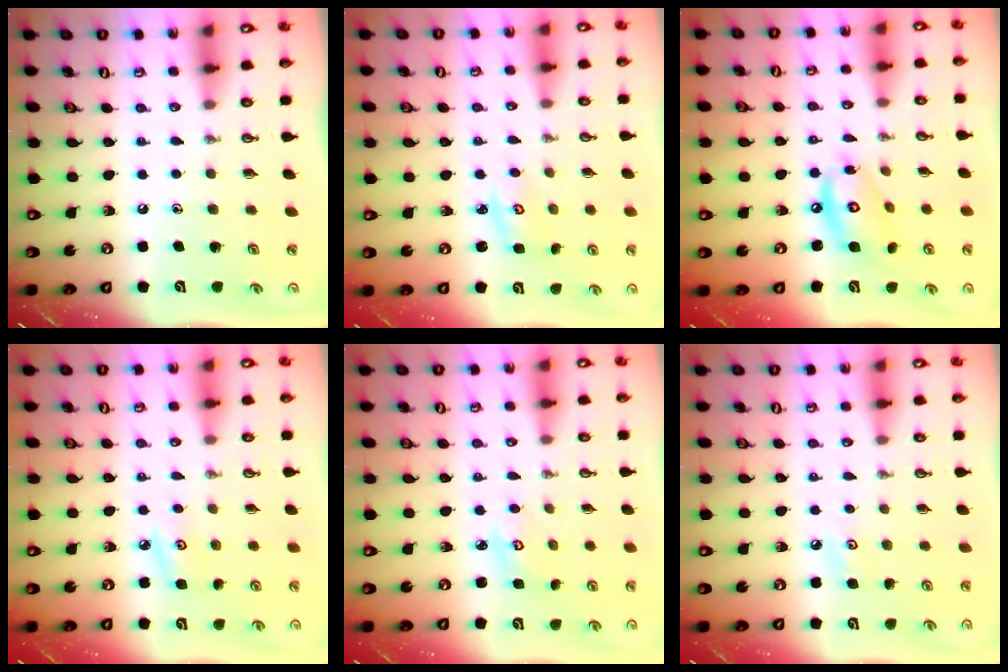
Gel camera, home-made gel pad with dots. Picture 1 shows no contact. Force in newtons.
{"total": 3.0, "press": 3.0, "slide": 0.4}
{"total": 11.4, "press": 11.3, "slide": 0.9}
{"total": 4.3, "press": 4.3, "slide": 0.4}
{"total": 2.9, "press": 2.9, "slide": 0.1}
{"total": 3.9, "press": 3.8, "slide": 0.6}